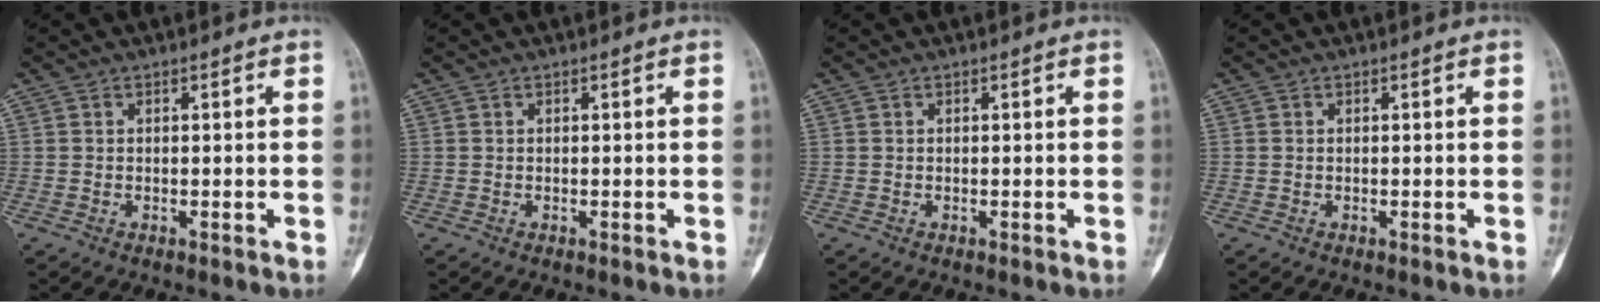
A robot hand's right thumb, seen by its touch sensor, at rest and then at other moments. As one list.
[{"total": 0.0}, {"total": 0.0}, {"total": 0.0}]